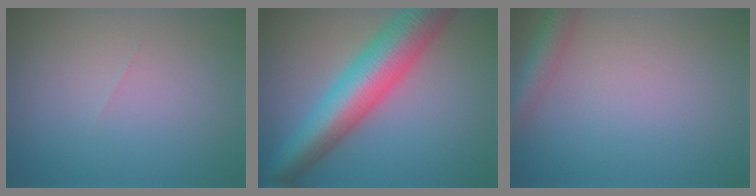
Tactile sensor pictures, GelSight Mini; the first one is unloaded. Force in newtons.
{"total": 10.1, "press": 10.1, "slide": 0.2}
{"total": 3.0, "press": 3.0, "slide": 0.1}